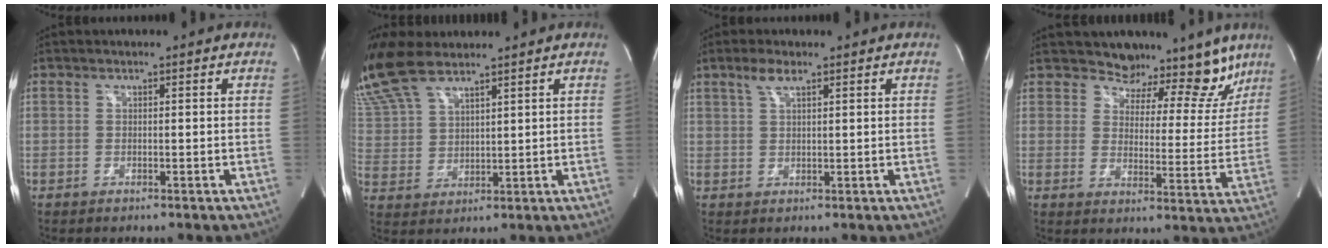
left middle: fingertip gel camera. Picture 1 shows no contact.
{"total": 12.6, "force": [10.4, 3.7, 6.0], "torque": [-0.155, 0.015, 0.215]}
{"total": 2.6, "force": [1.7, 0.5, 1.9], "torque": [-0.044, 0.006, 0.036]}
{"total": 14.0, "force": [12.3, 5.2, 4.2], "torque": [-0.021, -0.023, 0.129]}